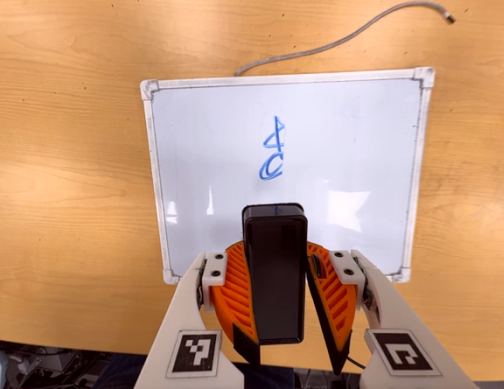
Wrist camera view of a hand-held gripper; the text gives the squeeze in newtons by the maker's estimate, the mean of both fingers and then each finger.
{"total": 9.4, "left": 9.4, "right": 9.3}